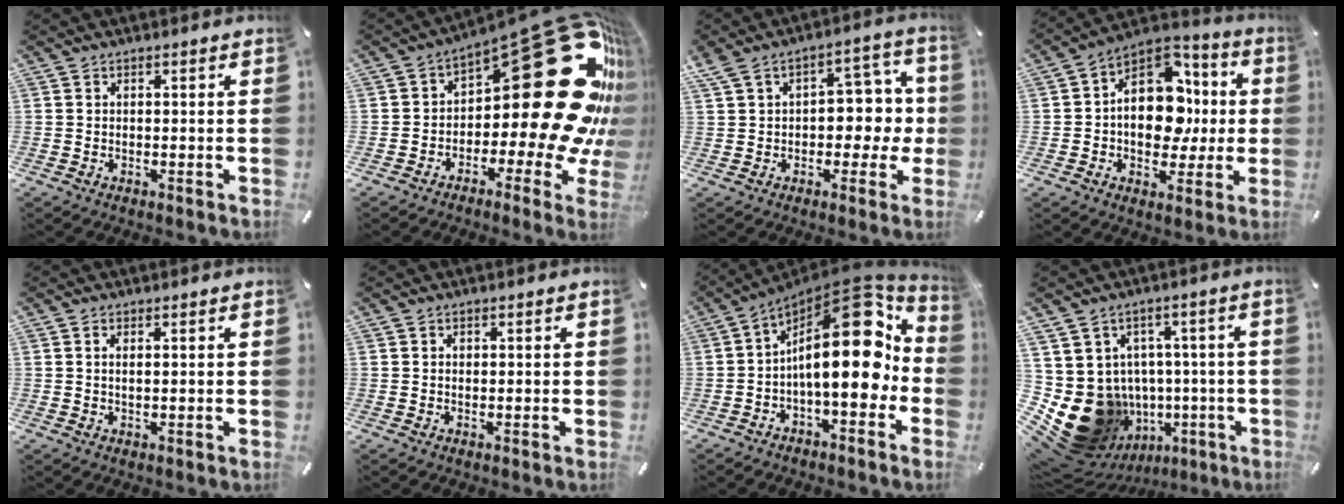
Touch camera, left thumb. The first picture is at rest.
{"total": 38.6, "force": [9.3, 18.3, 32.7], "torque": [-0.396, -0.107, 0.202]}
{"total": 10.9, "force": [1.7, 7.9, 7.3], "torque": [-0.104, -0.004, 0.035]}
{"total": 16.5, "force": [0.1, 12.4, 10.9], "torque": [-0.163, -0.006, 0.003]}
{"total": 1.4, "force": [0.4, 0.4, 1.3], "torque": [-0.027, -0.001, 0.006]}
{"total": 0.6, "force": [0.1, 0.5, 0.3], "torque": [0.000, -0.002, 0.000]}
{"total": 22.8, "force": [3.7, 10.4, 19.9], "torque": [-0.312, -0.051, 0.061]}
{"total": 17.6, "force": [-3.6, 15.1, 8.4], "torque": [-0.143, -0.007, -0.026]}